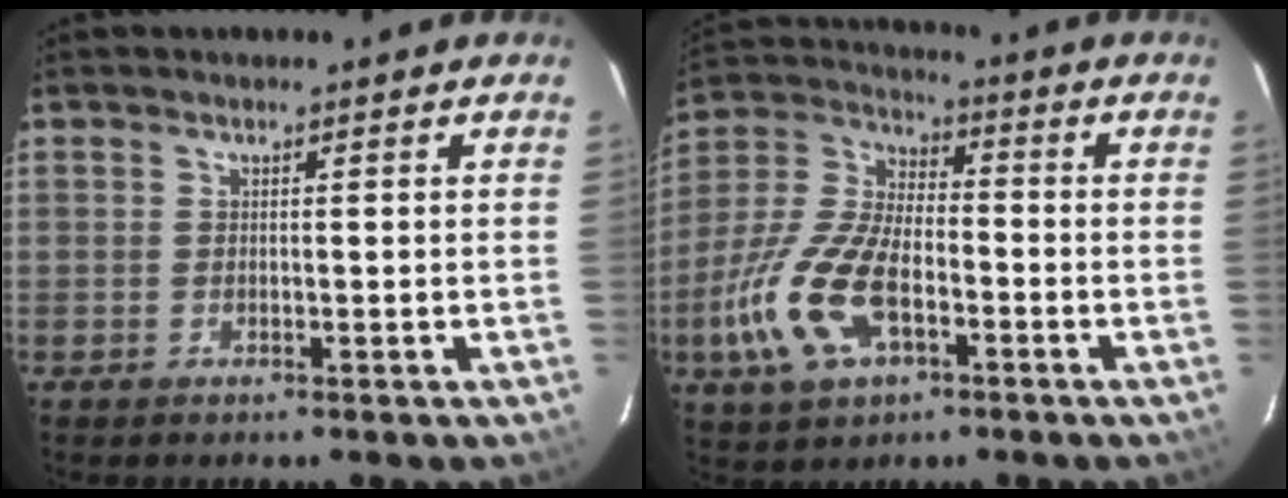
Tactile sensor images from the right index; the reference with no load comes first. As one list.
[{"total": 16.0, "force": [-6.1, 7.9, 12.5], "torque": [-0.283, -0.003, -0.115]}]